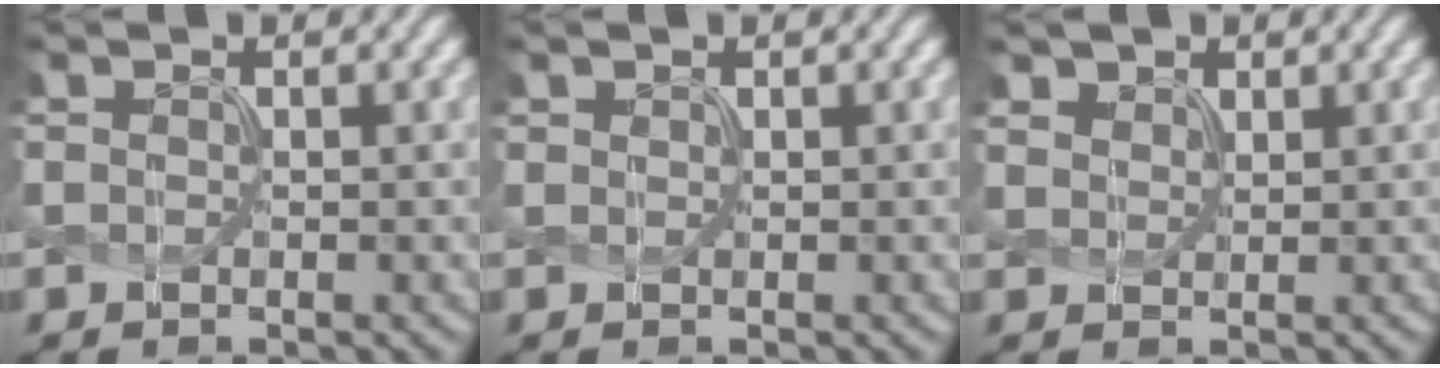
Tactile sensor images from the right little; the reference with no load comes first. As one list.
[{"total": 1.0, "force": [0.0, -0.2, -0.9], "torque": [0.016, 0.003, 0.013]}, {"total": 1.7, "force": [1.5, 0.9, -0.3], "torque": [-0.008, 0.003, 0.043]}]